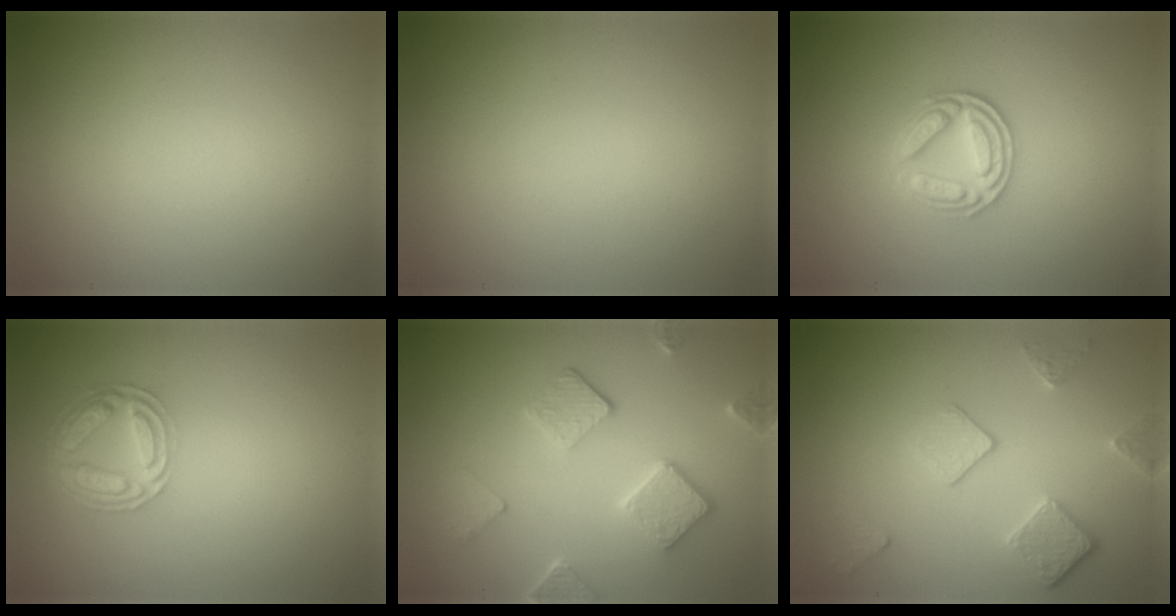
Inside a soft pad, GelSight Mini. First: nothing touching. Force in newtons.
{"total": 0.0}
{"total": 3.6, "press": 3.1, "slide": 1.8}
{"total": 4.3, "press": 3.4, "slide": 2.7}
{"total": 4.9, "press": 3.8, "slide": 3.1}
{"total": 3.5, "press": 2.8, "slide": 2.2}